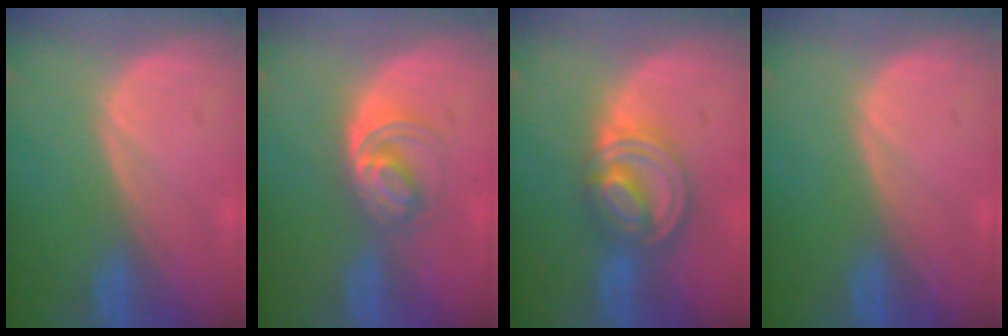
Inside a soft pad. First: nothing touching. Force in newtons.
{"total": 5.1, "press": 5.0, "slide": 1.3}
{"total": 8.2, "press": 7.0, "slide": 4.4}
{"total": 0.0}